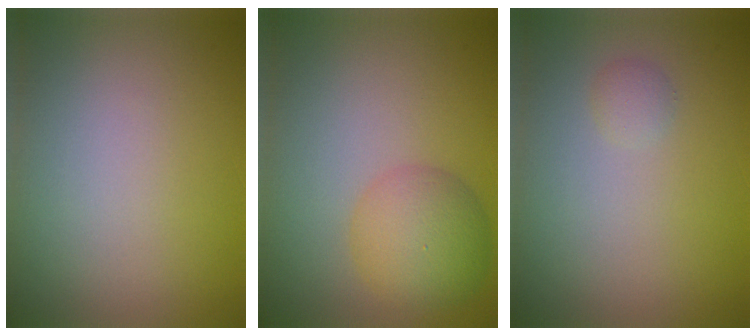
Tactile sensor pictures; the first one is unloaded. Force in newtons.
{"total": 4.4, "press": 4.4, "slide": 0.2}
{"total": 0.8, "press": 0.8, "slide": 0.1}